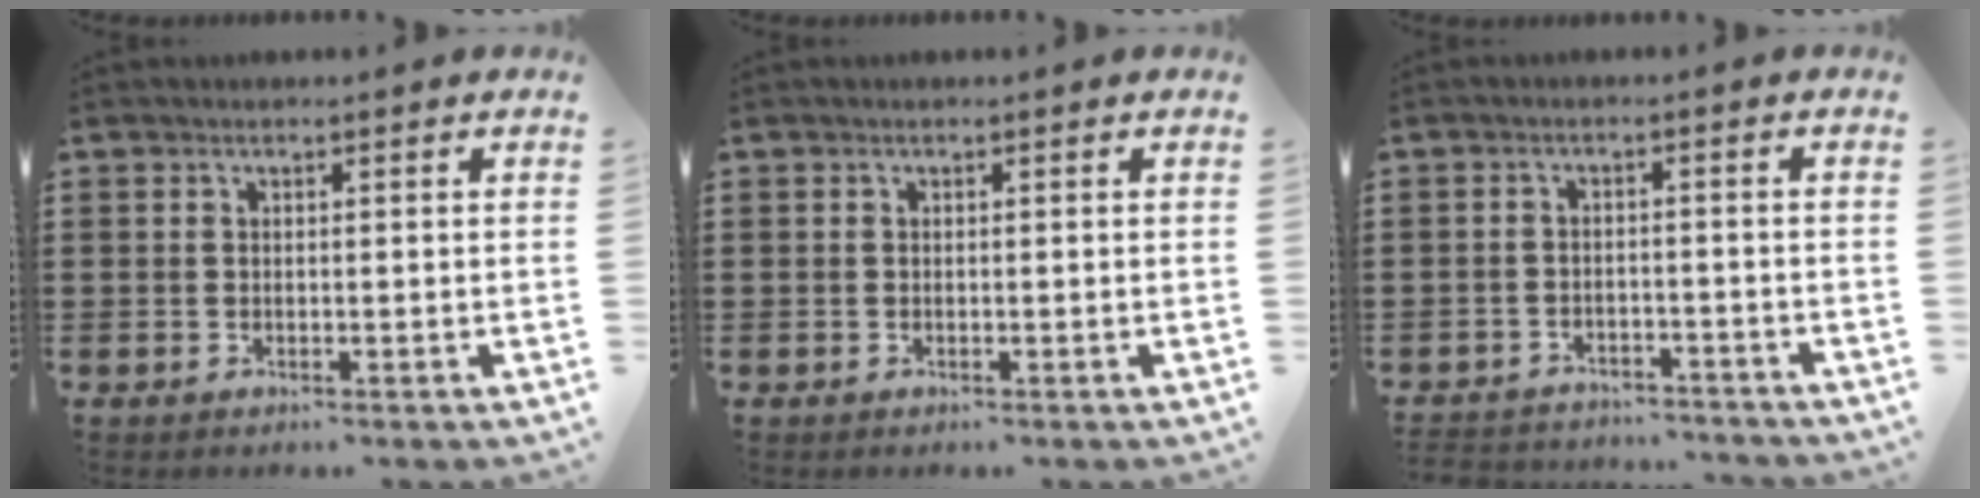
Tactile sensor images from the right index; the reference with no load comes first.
{"total": 0.0}
{"total": 2.8, "force": [-2.8, 0.3, -0.1], "torque": [-0.006, -0.002, -0.060]}